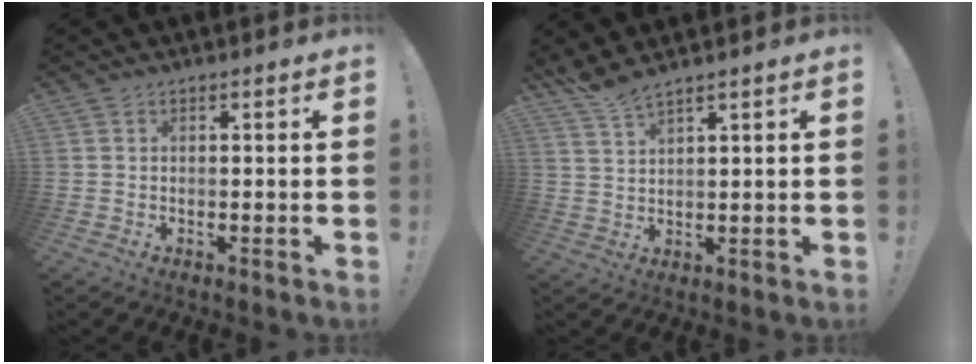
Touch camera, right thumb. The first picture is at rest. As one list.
[{"total": 4.7, "force": [4.2, 0.1, 2.1], "torque": [-0.042, -0.027, 0.075]}]